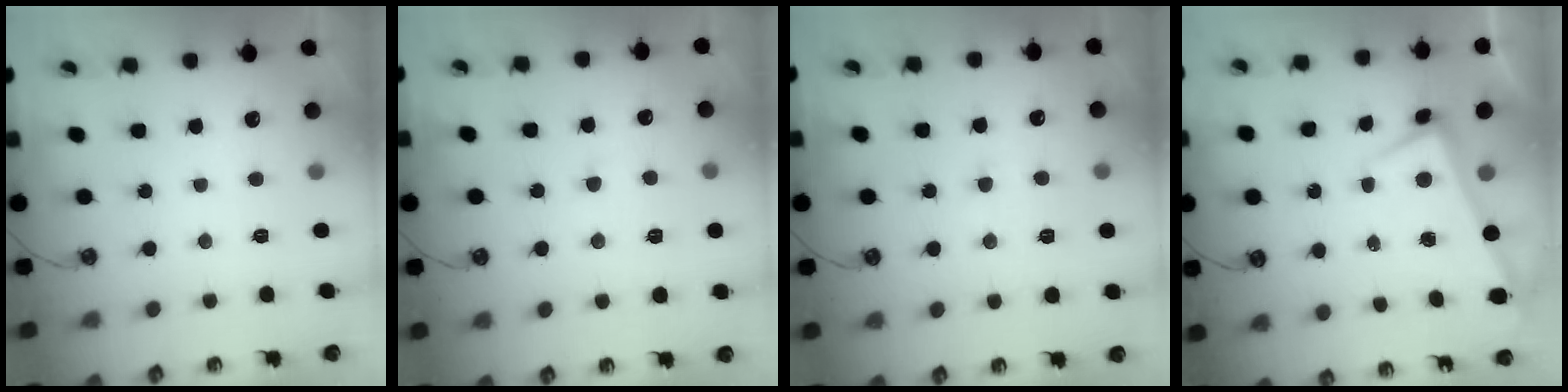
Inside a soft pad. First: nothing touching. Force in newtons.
{"total": 1.9, "press": 1.8, "slide": 0.6}
{"total": 0.0}
{"total": 1.8, "press": 0.8, "slide": 1.6}